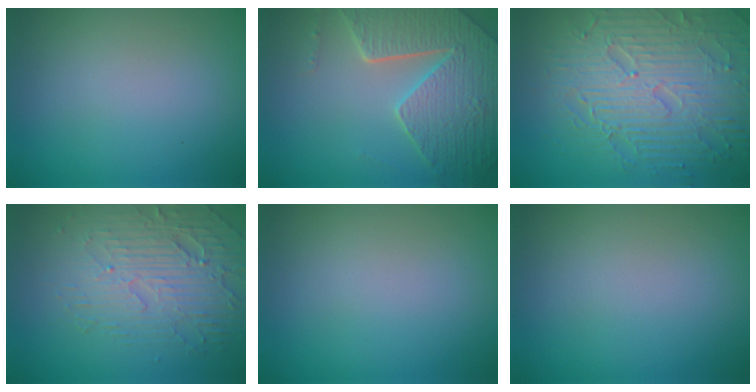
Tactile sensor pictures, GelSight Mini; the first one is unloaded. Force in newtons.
{"total": 7.6, "press": 5.7, "slide": 5.1}
{"total": 9.0, "press": 6.4, "slide": 6.3}
{"total": 4.6, "press": 3.9, "slide": 2.3}
{"total": 0.0}
{"total": 0.0}